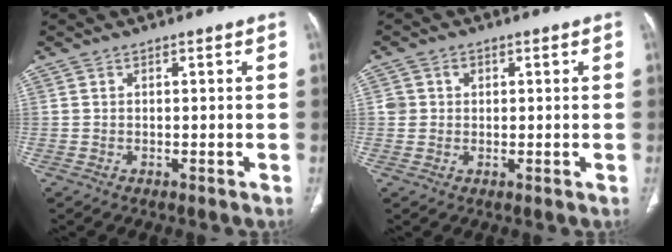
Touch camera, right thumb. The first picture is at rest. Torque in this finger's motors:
{"motor_torque": [0.50, 0.35, 0.21, 0.41, 0.04]}